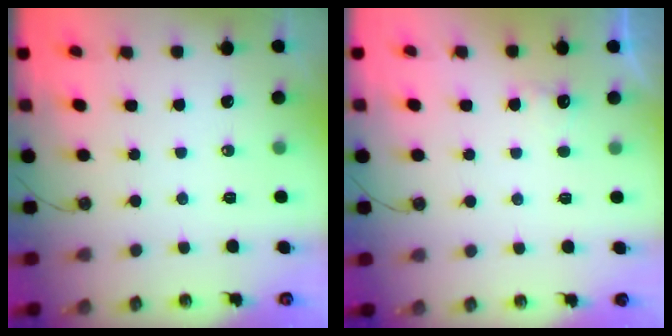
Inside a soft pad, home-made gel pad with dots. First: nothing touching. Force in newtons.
{"total": 2.8, "press": 2.7, "slide": 0.9}